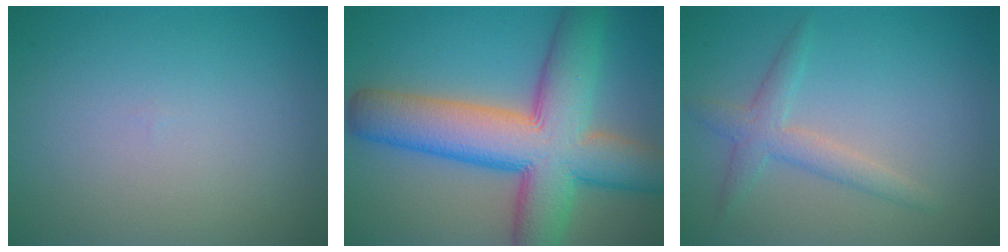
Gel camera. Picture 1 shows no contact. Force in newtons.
{"total": 12.6, "press": 12.6, "slide": 0.6}
{"total": 2.5, "press": 2.5, "slide": 0.1}